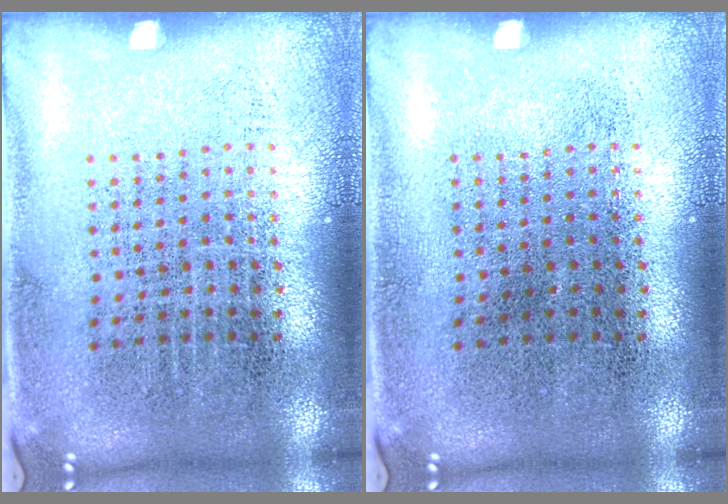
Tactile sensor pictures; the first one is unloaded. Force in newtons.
{"total": 0.0}